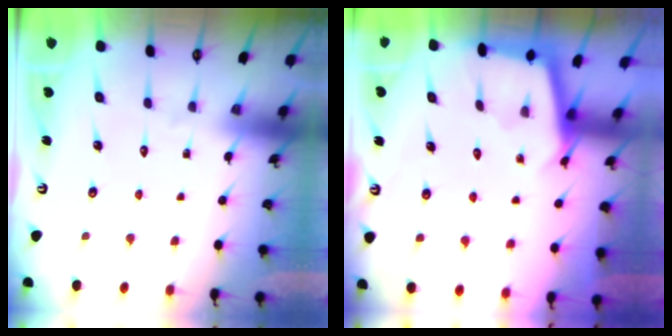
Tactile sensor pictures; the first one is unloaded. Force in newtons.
{"total": 2.5, "press": 2.5, "slide": 0.2}